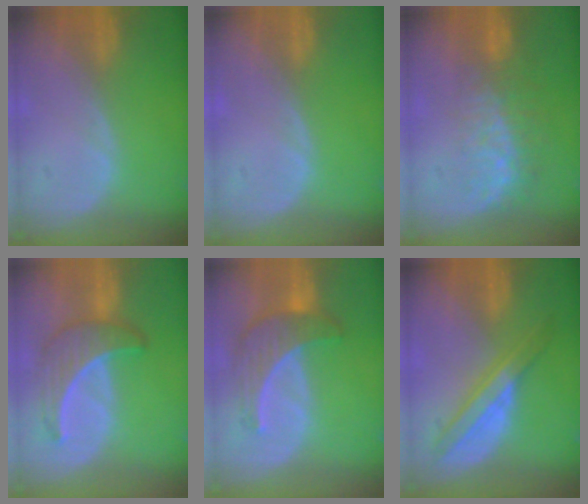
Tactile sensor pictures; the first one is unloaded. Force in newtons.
{"total": 0.0}
{"total": 8.3, "press": 7.2, "slide": 4.1}
{"total": 6.6, "press": 6.3, "slide": 2.2}
{"total": 7.3, "press": 6.8, "slide": 2.7}
{"total": 6.0, "press": 6.0, "slide": 0.1}